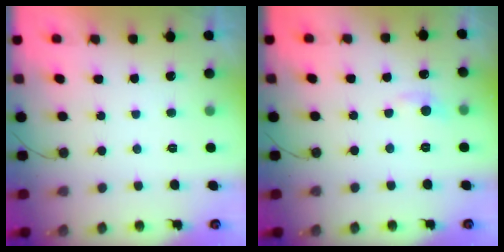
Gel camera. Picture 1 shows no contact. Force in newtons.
{"total": 5.9, "press": 5.9, "slide": 0.9}